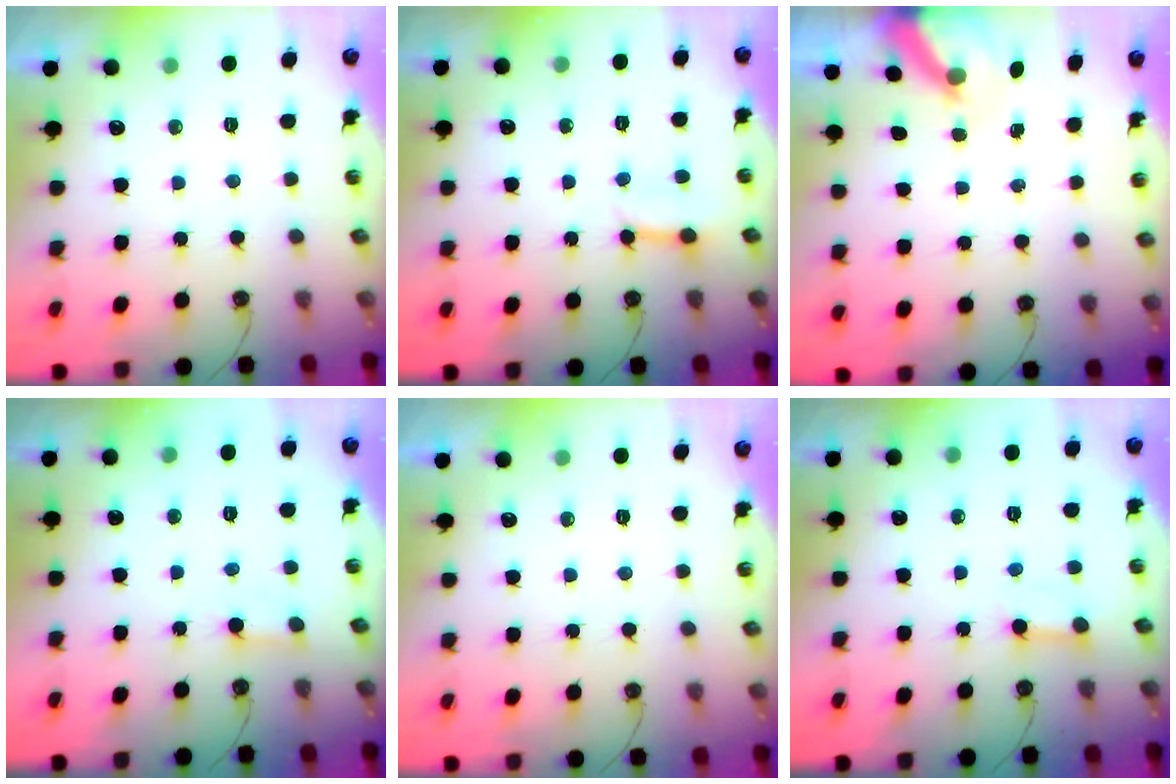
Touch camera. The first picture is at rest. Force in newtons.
{"total": 2.8, "press": 2.8, "slide": 0.3}
{"total": 5.8, "press": 5.8, "slide": 0.3}
{"total": 2.7, "press": 2.7, "slide": 0.2}
{"total": 0.0}
{"total": 3.9, "press": 3.9, "slide": 0.4}